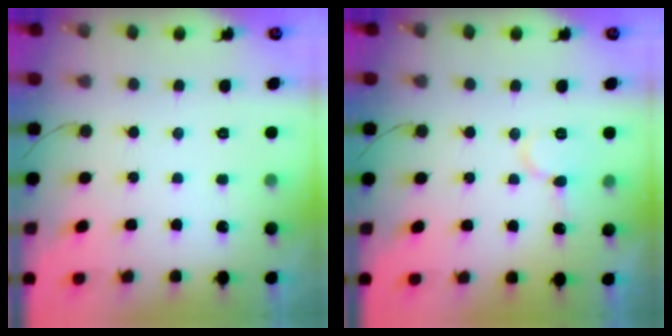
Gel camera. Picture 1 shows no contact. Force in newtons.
{"total": 8.4, "press": 8.4, "slide": 0.9}